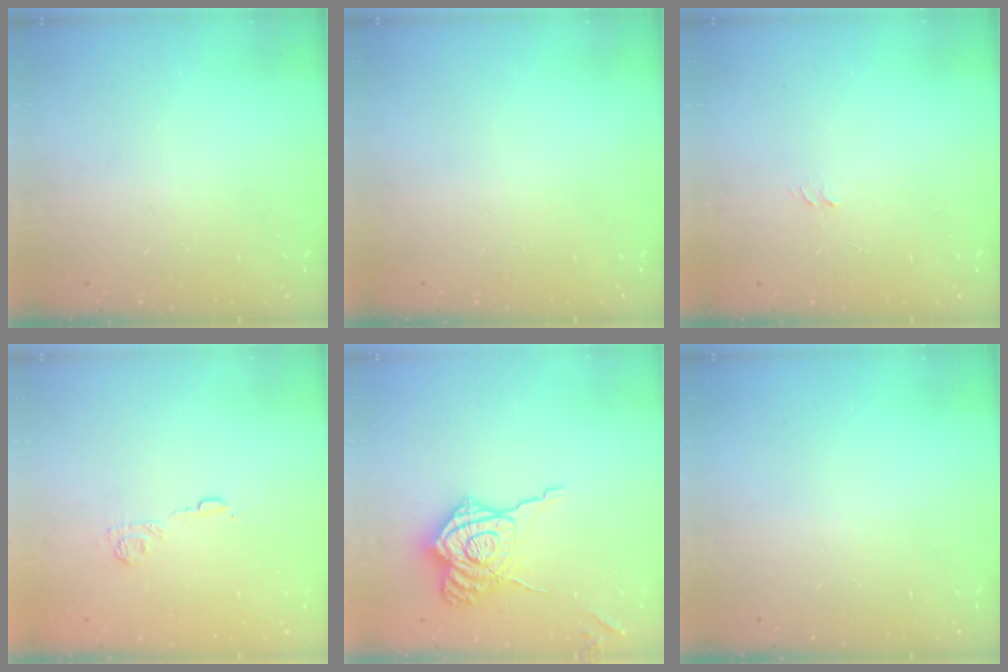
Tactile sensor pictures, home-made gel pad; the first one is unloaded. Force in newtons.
{"total": 0.0}
{"total": 3.5, "press": 3.5, "slide": 0.3}
{"total": 5.2, "press": 4.9, "slide": 1.5}
{"total": 16.6, "press": 16.5, "slide": 1.4}
{"total": 0.0}